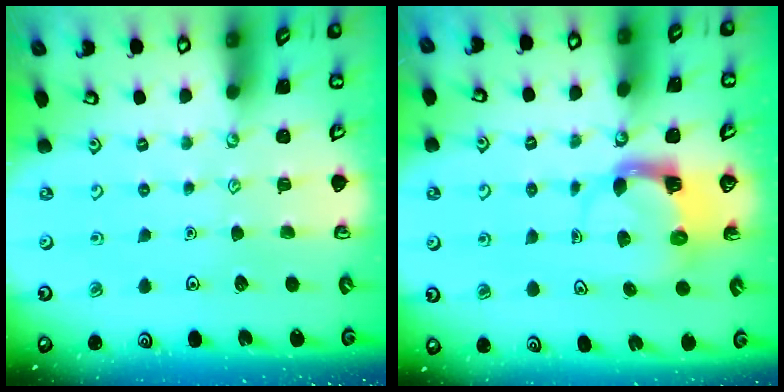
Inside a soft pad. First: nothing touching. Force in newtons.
{"total": 3.9, "press": 3.9, "slide": 0.6}